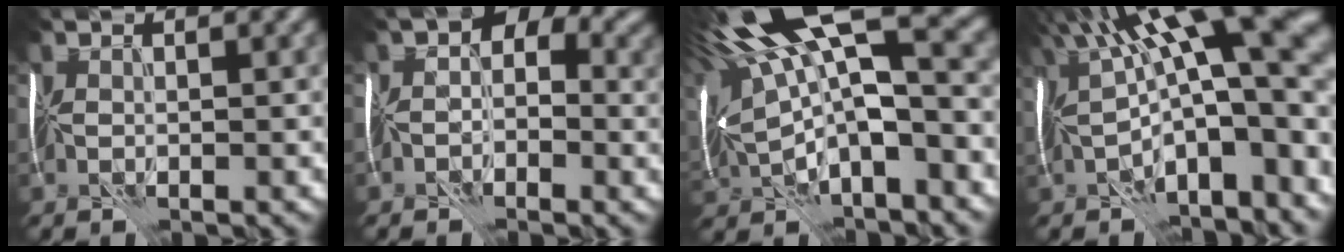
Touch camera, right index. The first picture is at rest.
{"total": 3.3, "force": [-0.4, 2.5, 2.2], "torque": [-0.031, 0.017, -0.013]}
{"total": 15.0, "force": [2.8, 5.2, 13.8], "torque": [-0.270, 0.013, 0.076]}
{"total": 17.1, "force": [1.2, 6.5, 15.8], "torque": [-0.237, 0.019, 0.043]}